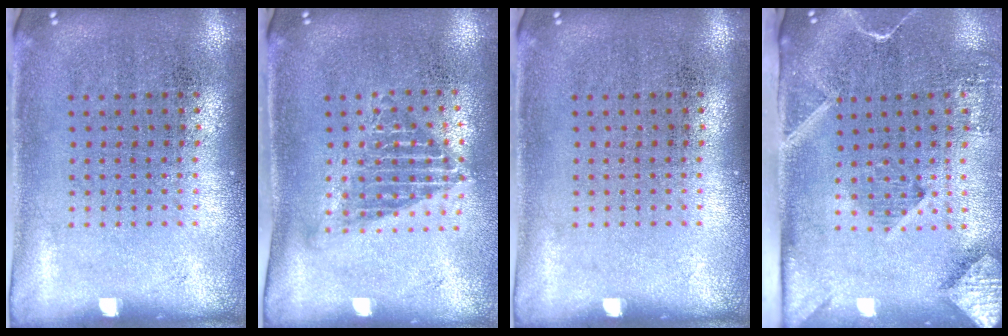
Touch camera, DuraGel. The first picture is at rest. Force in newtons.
{"total": 1.4, "press": 1.1, "slide": 0.9}
{"total": 0.0}
{"total": 2.8, "press": 2.1, "slide": 1.9}